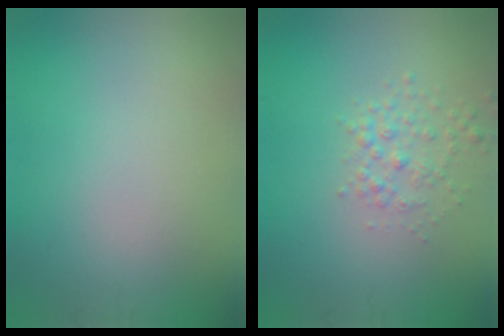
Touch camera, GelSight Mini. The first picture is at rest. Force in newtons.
{"total": 1.9, "press": 1.9, "slide": 0.1}